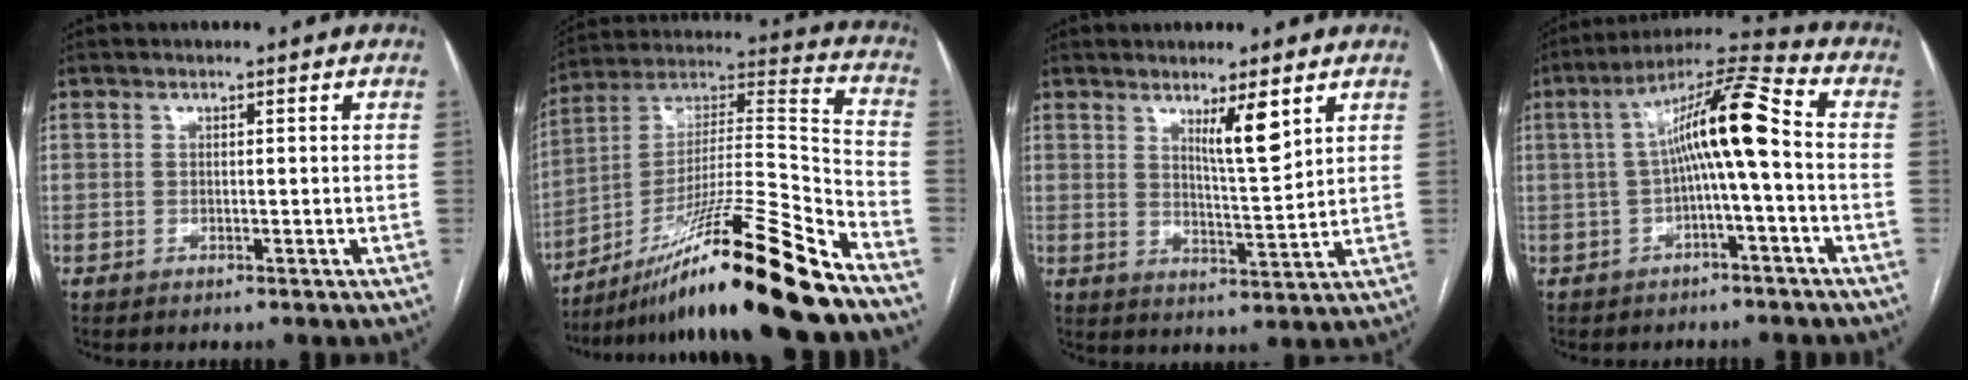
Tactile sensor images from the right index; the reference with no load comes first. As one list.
[{"total": 23.7, "force": [-17.2, -1.0, 16.3], "torque": [-0.261, -0.008, -0.300]}, {"total": 5.7, "force": [3.3, 0.3, 4.6], "torque": [-0.079, -0.014, 0.060]}, {"total": 10.9, "force": [-0.2, 0.7, 10.9], "torque": [-0.185, 0.037, -0.008]}]